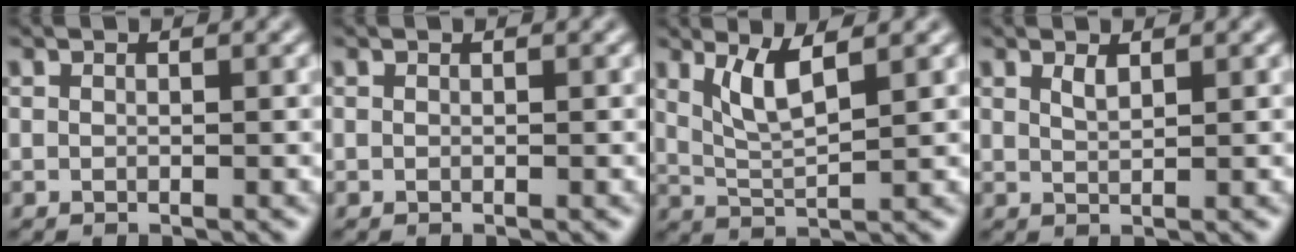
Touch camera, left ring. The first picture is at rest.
{"total": 0.0}
{"total": 3.5, "force": [1.8, 0.7, 2.9], "torque": [-0.061, -0.007, 0.041]}
{"total": 1.1, "force": [0.8, 0.3, 0.7], "torque": [-0.015, -0.001, 0.015]}